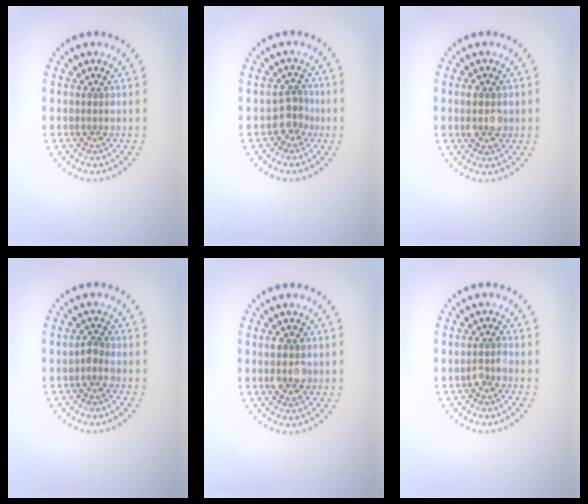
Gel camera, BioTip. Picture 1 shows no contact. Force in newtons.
{"total": 2.1, "press": 1.6, "slide": 1.4}
{"total": 2.7, "press": 2.7, "slide": 0.2}
{"total": 1.0, "press": 0.9, "slide": 0.5}
{"total": 2.8, "press": 2.8, "slide": 0.2}
{"total": 1.2, "press": 1.1, "slide": 0.4}